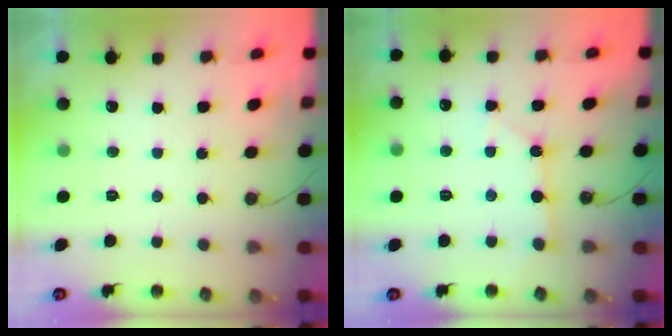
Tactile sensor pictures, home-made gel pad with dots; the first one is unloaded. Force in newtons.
{"total": 2.6, "press": 2.6, "slide": 0.3}